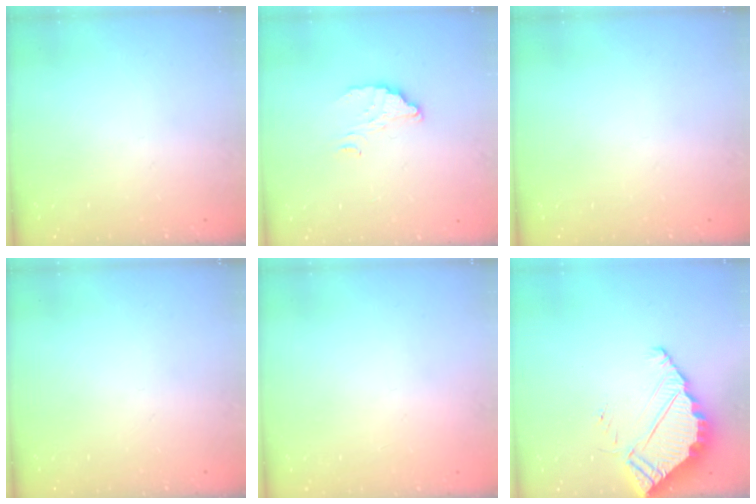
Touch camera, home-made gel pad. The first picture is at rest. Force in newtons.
{"total": 4.9, "press": 4.9, "slide": 0.3}
{"total": 0.0}
{"total": 0.0}
{"total": 2.1, "press": 2.1, "slide": 0.1}
{"total": 5.9, "press": 5.9, "slide": 0.3}